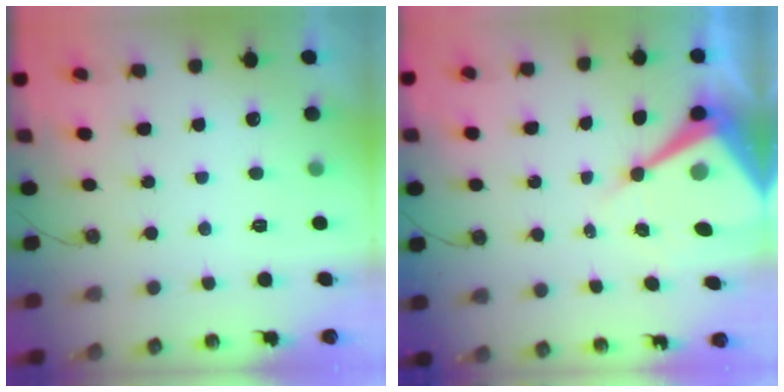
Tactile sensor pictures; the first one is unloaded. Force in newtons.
{"total": 12.4, "press": 12.4, "slide": 1.1}